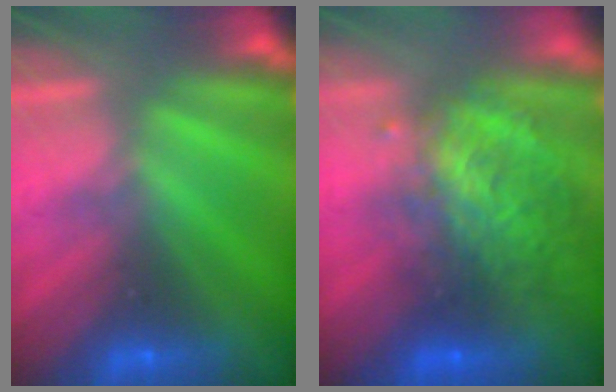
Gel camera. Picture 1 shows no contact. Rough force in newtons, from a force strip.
{"total": 5.6}